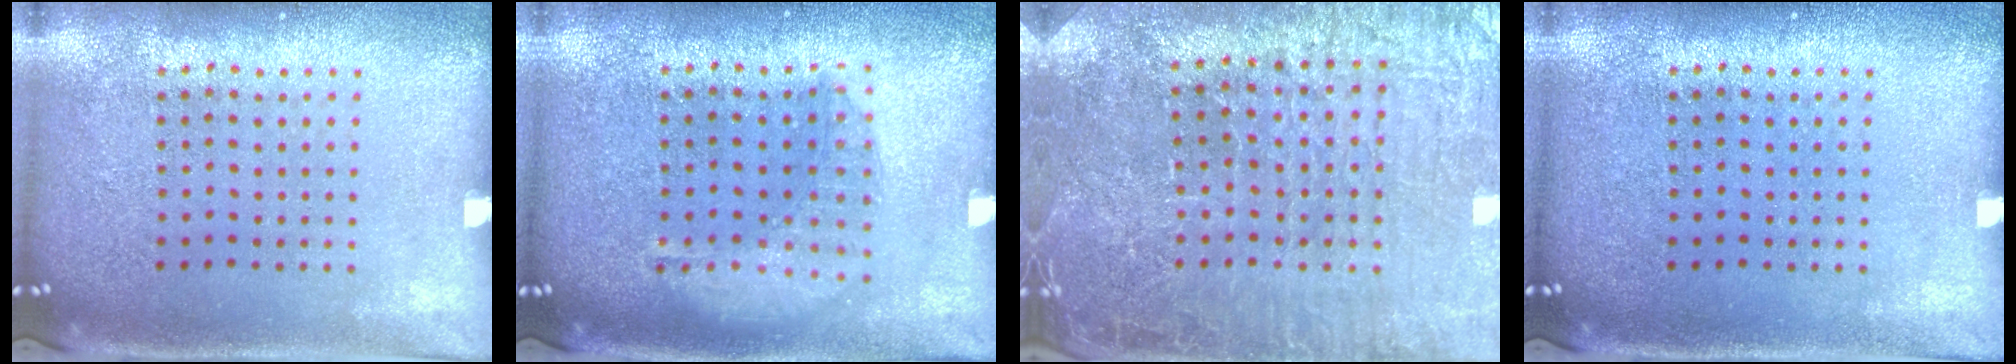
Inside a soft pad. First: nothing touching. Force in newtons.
{"total": 1.4, "press": 1.3, "slide": 0.5}
{"total": 3.3, "press": 3.3, "slide": 0.3}
{"total": 0.0}